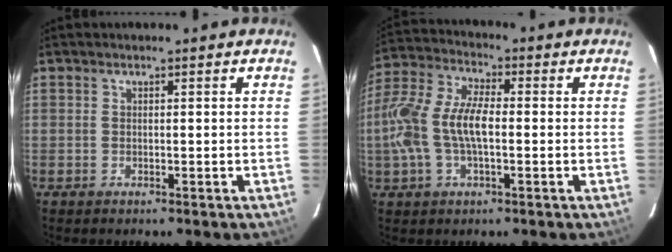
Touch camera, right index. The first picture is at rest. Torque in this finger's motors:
{"motor_torque": [0.44, -0.09, 0.42, 0.21]}